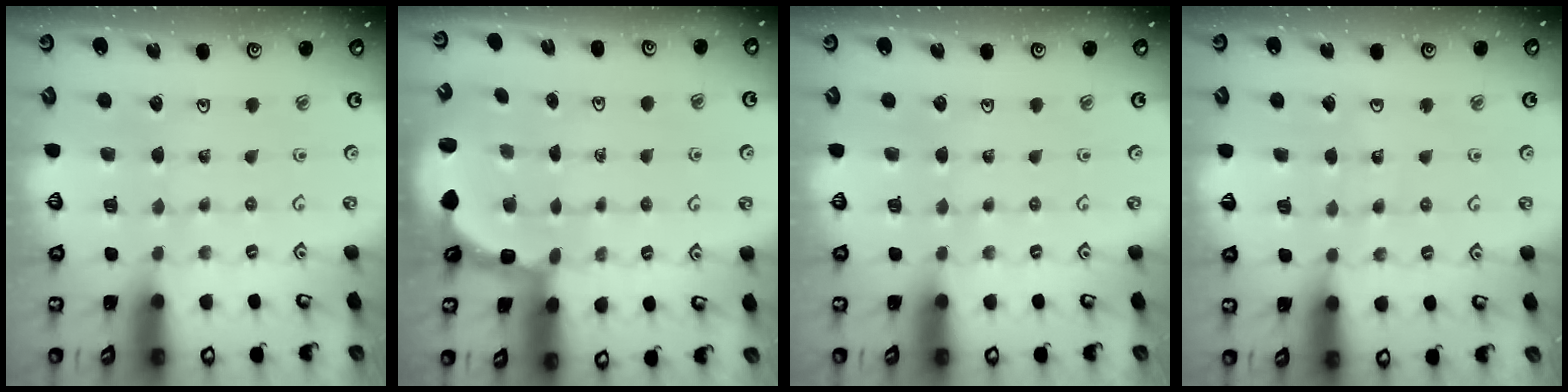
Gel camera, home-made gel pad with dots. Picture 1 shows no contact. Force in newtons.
{"total": 2.8, "press": 2.5, "slide": 1.4}
{"total": 0.0}
{"total": 2.9, "press": 2.9, "slide": 0.4}